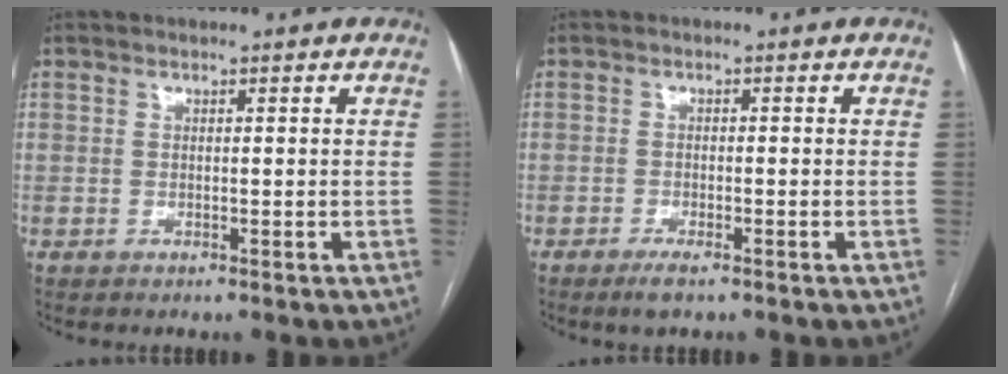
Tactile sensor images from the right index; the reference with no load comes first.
{"total": 2.3, "force": [-1.6, 0.4, 1.6], "torque": [-0.032, -0.004, -0.029]}